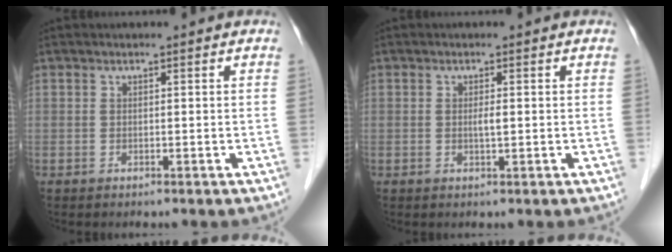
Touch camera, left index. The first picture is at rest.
{"total": 1.2, "force": [0.0, 0.1, 1.2], "torque": [-0.023, -0.001, 0.001]}